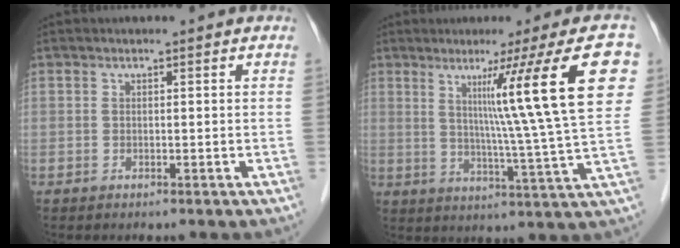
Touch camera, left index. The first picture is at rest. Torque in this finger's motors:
{"motor_torque": [0.57, -0.19, 0.42, 0.21]}